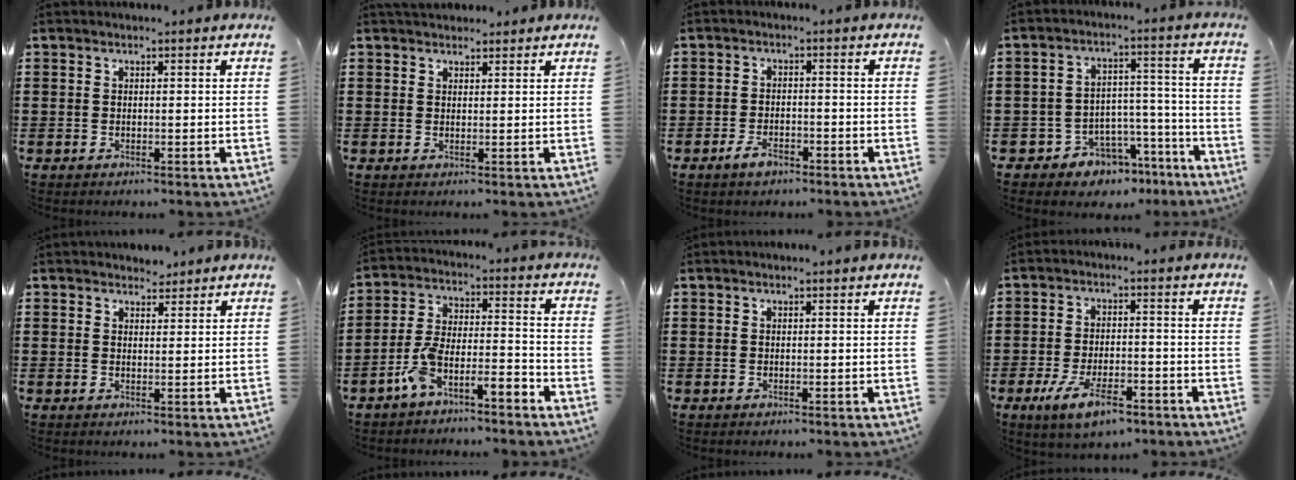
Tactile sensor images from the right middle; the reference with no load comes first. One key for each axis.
{"total": 1.8, "fx": 1.7, "fy": 0.7, "fz": -0.1, "tx": 0.005, "ty": 0.001, "tz": 0.032}
{"total": 3.1, "fx": -2.0, "fy": 1.3, "fz": 2.0, "tx": -0.039, "ty": 0.002, "tz": -0.039}
{"total": 6.1, "fx": -5.1, "fy": 3.2, "fz": 0.6, "tx": -0.015, "ty": 0.027, "tz": -0.097}
{"total": 2.0, "fx": 1.9, "fy": 0.6, "fz": -0.1, "tx": 0.003, "ty": 0.001, "tz": 0.036}
{"total": 6.4, "fx": -5.5, "fy": 0.8, "fz": 3.1, "tx": -0.082, "ty": -0.002, "tz": -0.114}
{"total": 0.0}
{"total": 6.9, "fx": -4.2, "fy": 2.5, "fz": 4.9, "tx": -0.104, "ty": 0.000, "tz": -0.077}